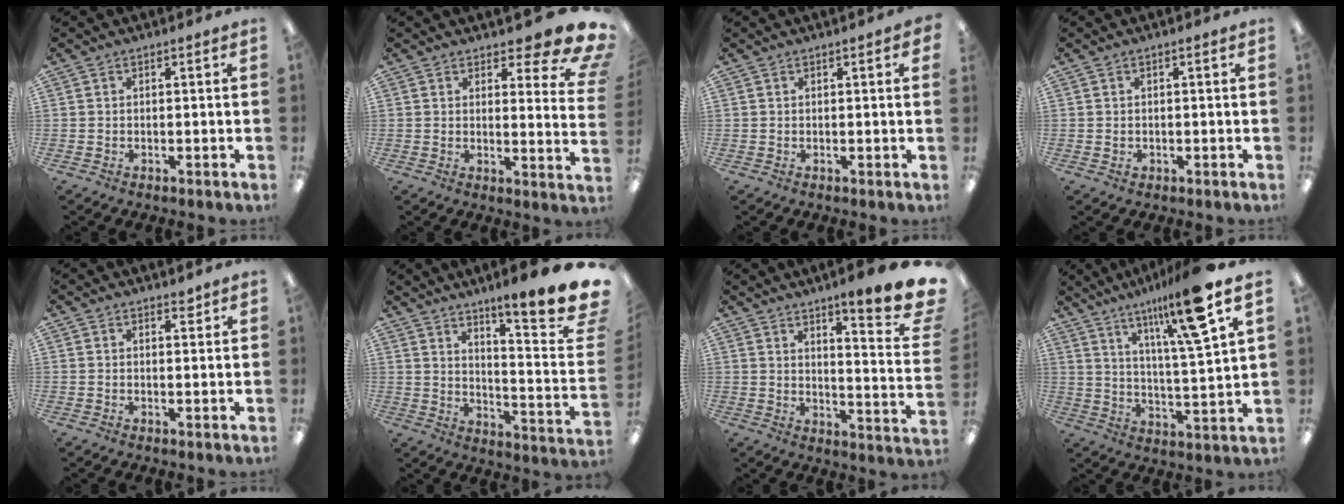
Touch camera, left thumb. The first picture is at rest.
{"total": 9.9, "force": [6.9, 3.5, 6.2], "torque": [-0.061, -0.054, 0.117]}
{"total": 0.9, "force": [0.5, 0.0, 0.8], "torque": [-0.008, -0.003, 0.007]}
{"total": 1.0, "force": [0.0, 0.8, 0.6], "torque": [-0.011, 0.005, -0.002]}
{"total": 1.8, "force": [1.5, 0.6, 0.7], "torque": [0.002, -0.008, 0.025]}
{"total": 15.9, "force": [12.2, 1.1, 10.1], "torque": [-0.147, -0.105, 0.190]}
{"total": 11.8, "force": [8.9, 1.0, 7.8], "torque": [-0.105, -0.082, 0.144]}
{"total": 16.5, "force": [11.2, 1.6, 12.0], "torque": [-0.202, -0.053, 0.168]}